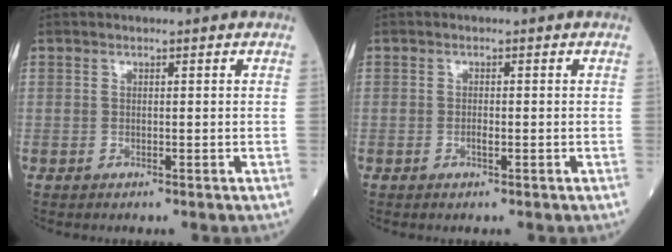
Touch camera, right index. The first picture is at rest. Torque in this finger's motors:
{"motor_torque": [-0.05, -0.05, -0.02, 0.00]}